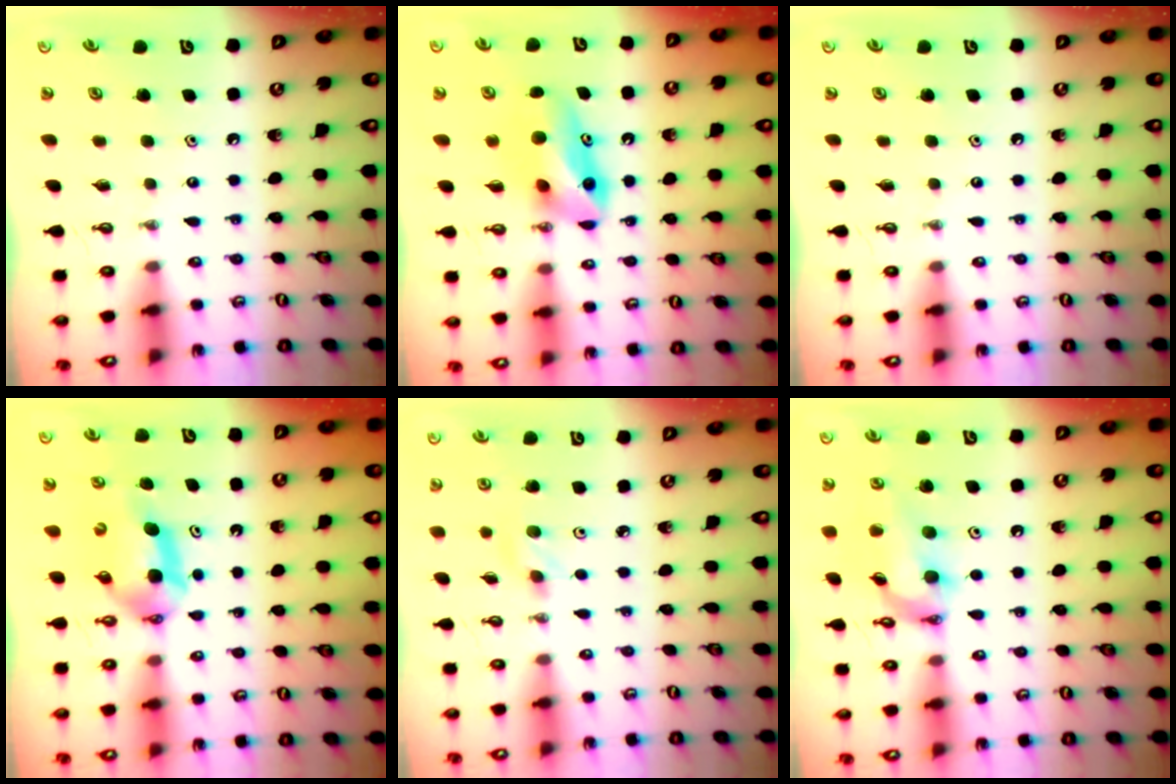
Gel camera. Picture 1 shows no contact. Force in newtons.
{"total": 9.2, "press": 8.5, "slide": 3.6}
{"total": 0.0}
{"total": 6.2, "press": 6.1, "slide": 1.0}
{"total": 4.6, "press": 3.9, "slide": 2.3}
{"total": 13.6, "press": 13.6, "slide": 1.5}